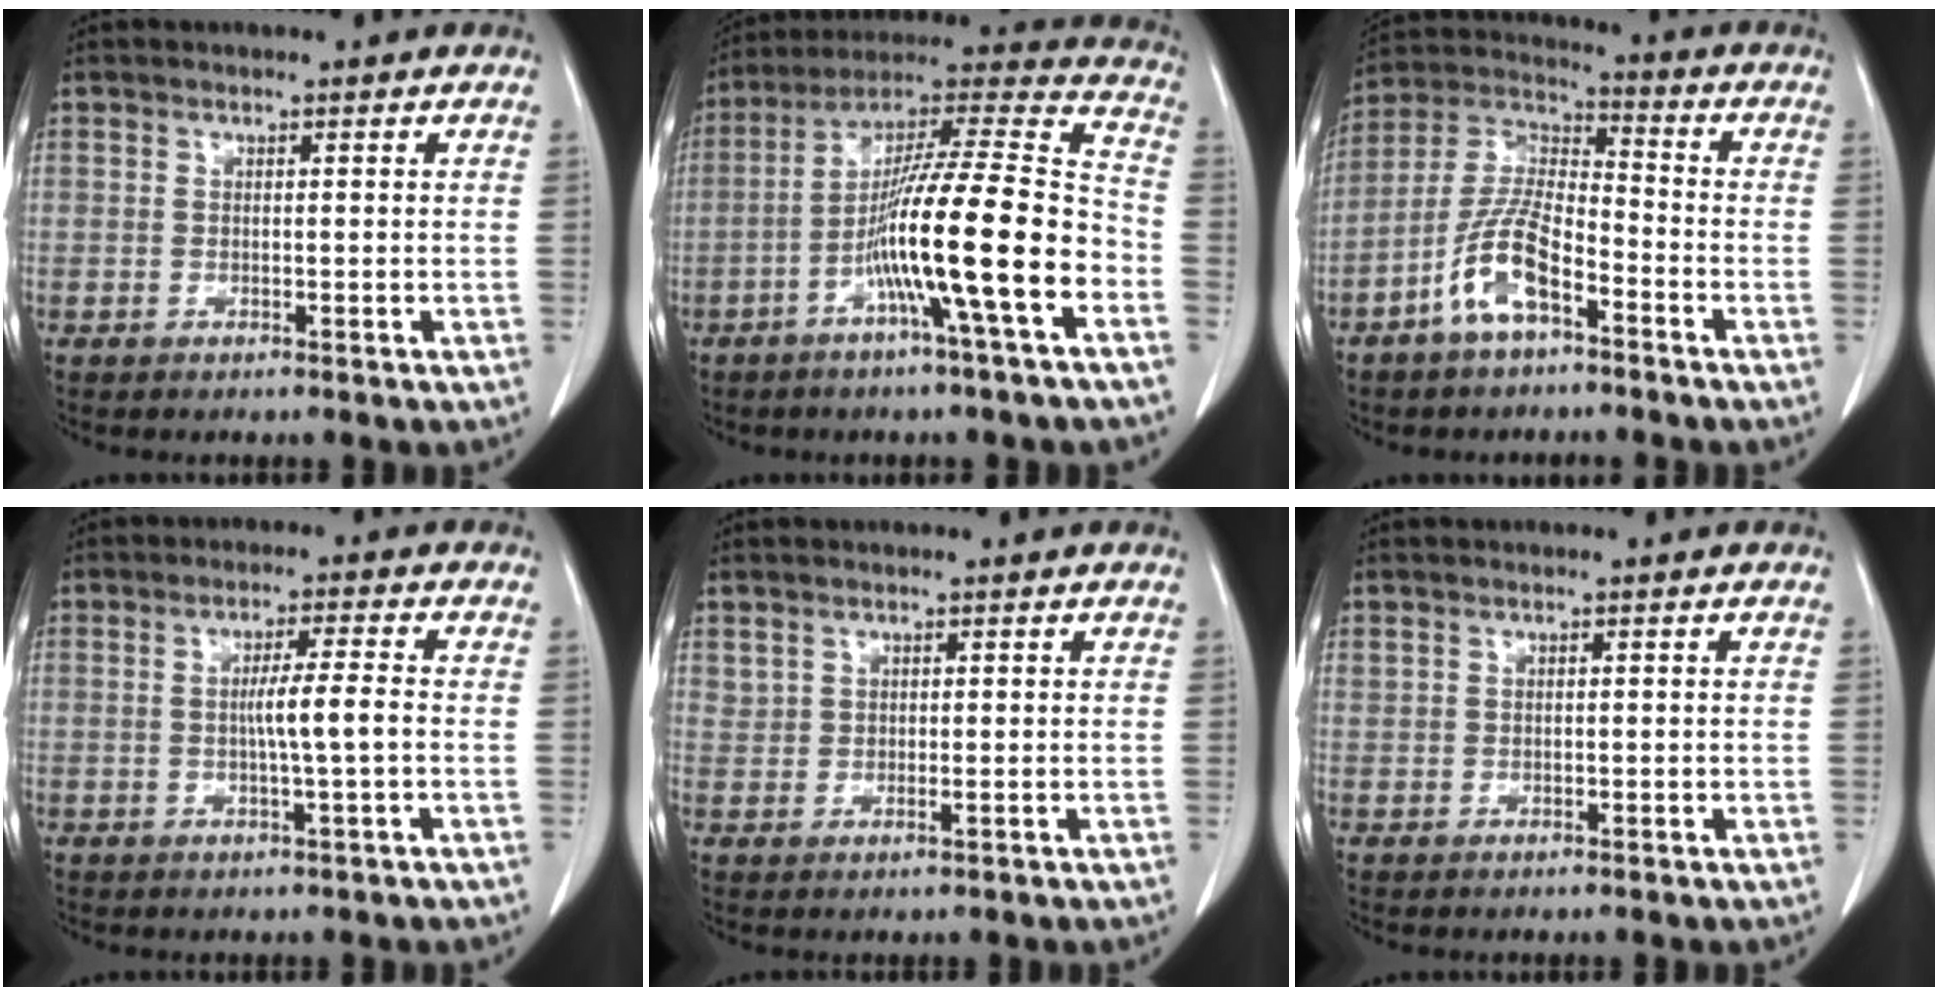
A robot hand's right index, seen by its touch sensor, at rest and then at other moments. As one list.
[{"total": 19.0, "force": [-6.6, 0.0, 17.9], "torque": [-0.301, 0.004, -0.120]}, {"total": 10.4, "force": [-5.5, 3.6, 8.1], "torque": [-0.179, 0.009, -0.106]}, {"total": 4.7, "force": [-0.5, -0.4, 4.7], "torque": [-0.079, 0.000, -0.009]}, {"total": 1.3, "force": [0.6, 0.6, 1.0], "torque": [-0.021, 0.000, 0.018]}, {"total": 0.5, "force": [0.2, 0.3, 0.4], "torque": [-0.012, 0.007, 0.009]}]